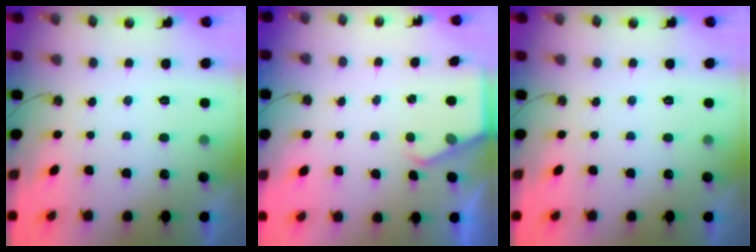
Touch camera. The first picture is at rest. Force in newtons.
{"total": 2.2, "press": 2.1, "slide": 0.3}
{"total": 0.0}